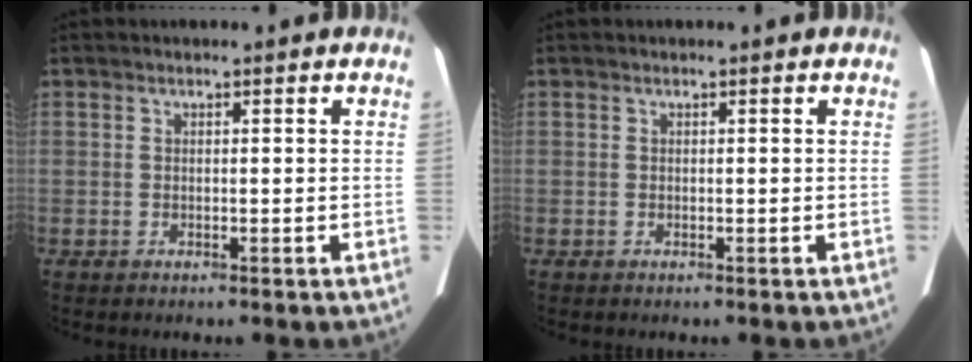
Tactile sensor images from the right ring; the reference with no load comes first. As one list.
[{"total": 0.0}]